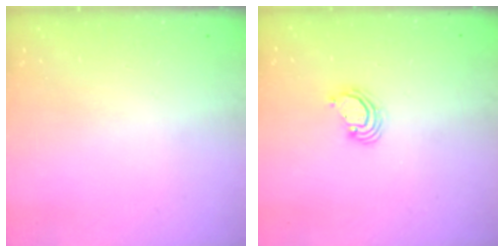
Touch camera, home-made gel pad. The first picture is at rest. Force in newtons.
{"total": 3.9, "press": 3.9, "slide": 0.2}